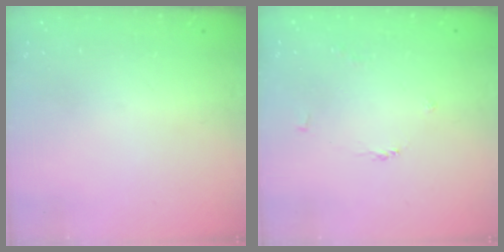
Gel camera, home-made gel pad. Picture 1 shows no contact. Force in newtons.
{"total": 2.6, "press": 2.6, "slide": 0.4}